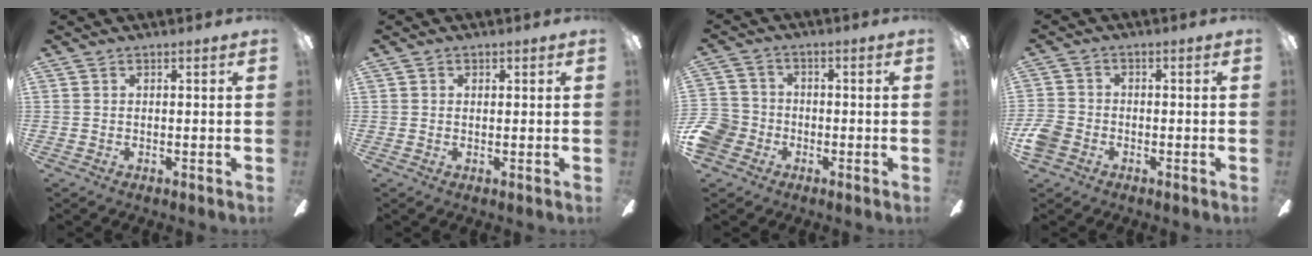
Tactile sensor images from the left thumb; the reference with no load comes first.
{"total": 0.9, "force": [0.2, 0.8, 0.4], "torque": [0.001, 0.001, 0.000]}
{"total": 7.9, "force": [-3.4, 6.5, 2.8], "torque": [-0.077, 0.035, -0.065]}
{"total": 5.9, "force": [-2.8, 4.5, 2.7], "torque": [-0.058, 0.020, -0.051]}